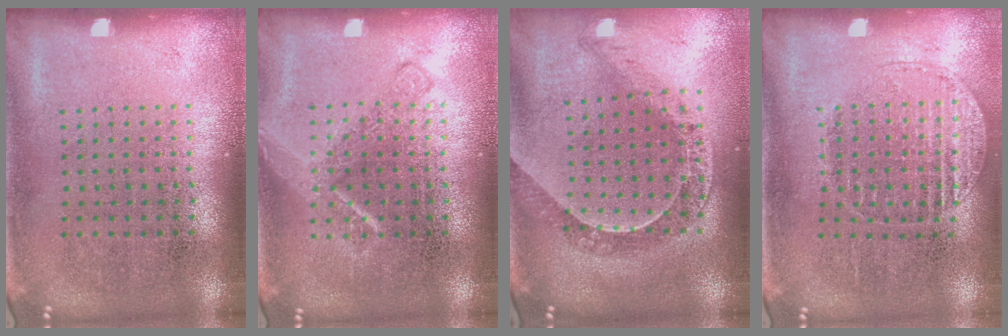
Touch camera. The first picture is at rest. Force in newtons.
{"total": 2.0, "press": 2.0, "slide": 0.4}
{"total": 1.1, "press": 1.1, "slide": 0.2}
{"total": 1.1, "press": 1.1, "slide": 0.2}